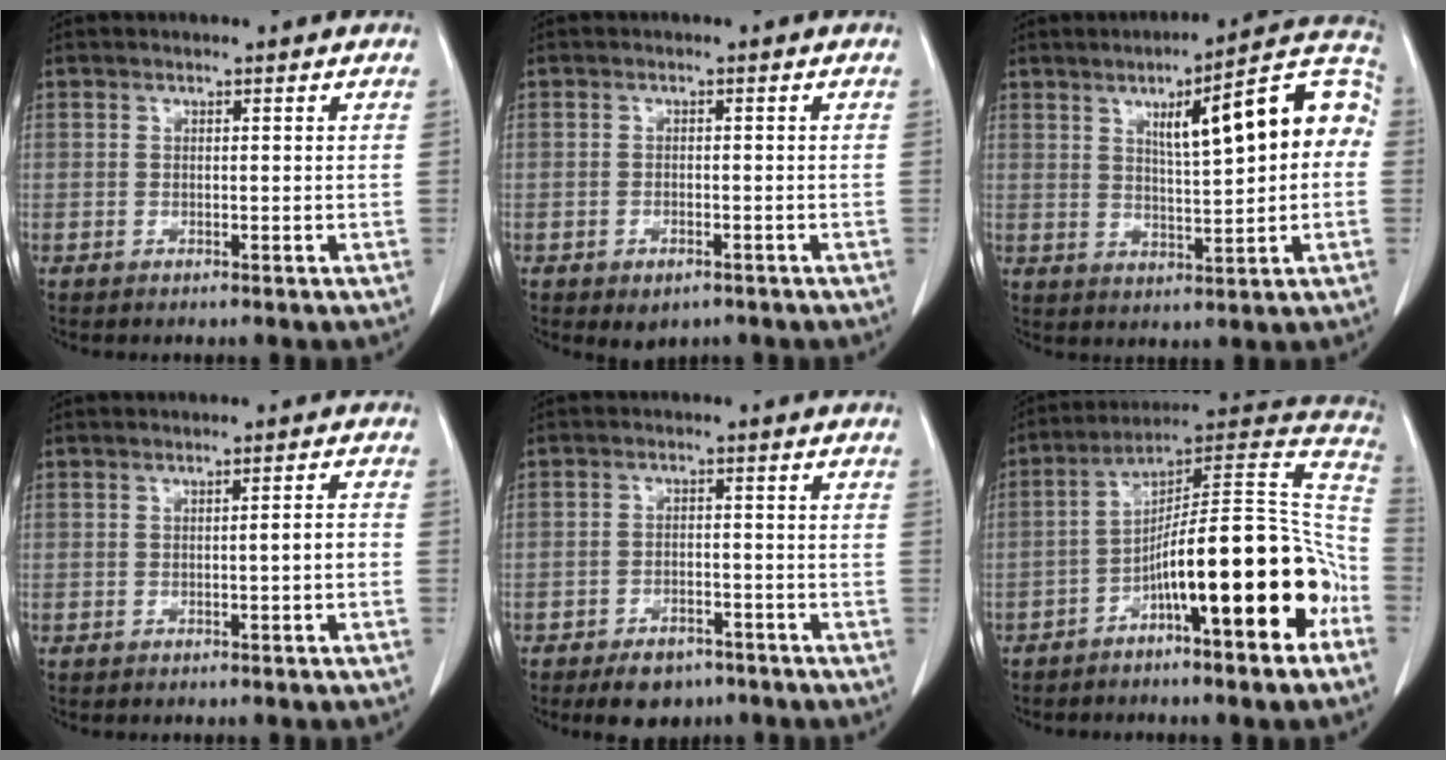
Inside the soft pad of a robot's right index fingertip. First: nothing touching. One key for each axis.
{"total": 2.8, "fx": -1.7, "fy": 1.7, "fz": 1.5, "tx": -0.017, "ty": 0.000, "tz": -0.013}
{"total": 15.1, "fx": 3.0, "fy": 2.9, "fz": 14.5, "tx": -0.196, "ty": 0.037, "tz": 0.040}
{"total": 1.8, "fx": -0.6, "fy": 0.0, "fz": 1.7, "tx": -0.023, "ty": 0.002, "tz": -0.009}
{"total": 6.3, "fx": -4.7, "fy": 3.2, "fz": 2.7, "tx": -0.043, "ty": 0.001, "tz": -0.068}
{"total": 20.2, "fx": -7.5, "fy": 2.8, "fz": 18.6, "tx": -0.237, "ty": 0.039, "tz": -0.109}